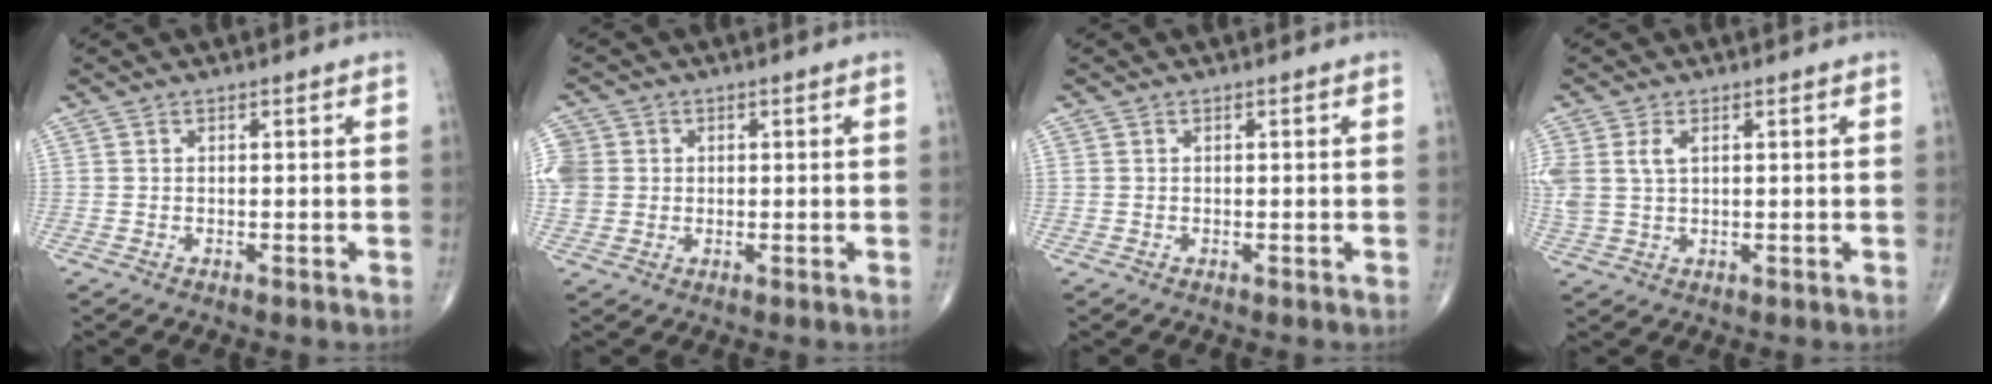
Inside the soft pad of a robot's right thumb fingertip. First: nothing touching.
{"total": 9.3, "force": [1.3, 8.4, 3.6], "torque": [-0.096, 0.021, 0.029]}
{"total": 0.0}
{"total": 5.9, "force": [1.7, 3.6, 4.4], "torque": [-0.113, 0.009, 0.040]}